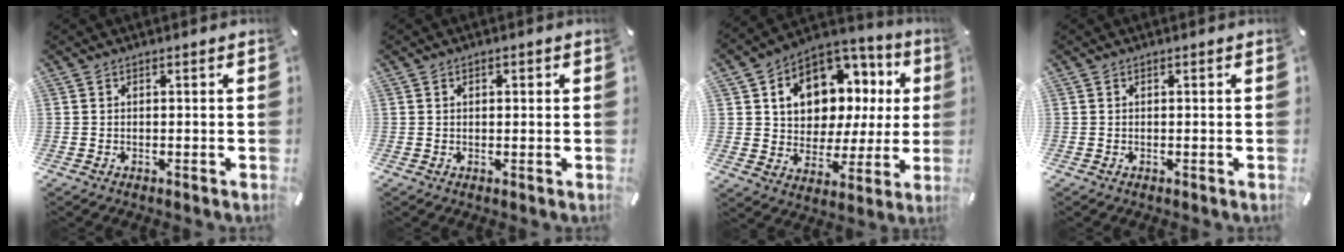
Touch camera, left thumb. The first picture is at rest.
{"total": 1.1, "force": [0.3, 0.7, 0.9], "torque": [-0.017, 0.005, 0.004]}
{"total": 12.6, "force": [4.9, 9.8, 6.2], "torque": [-0.098, -0.044, 0.091]}
{"total": 0.0}